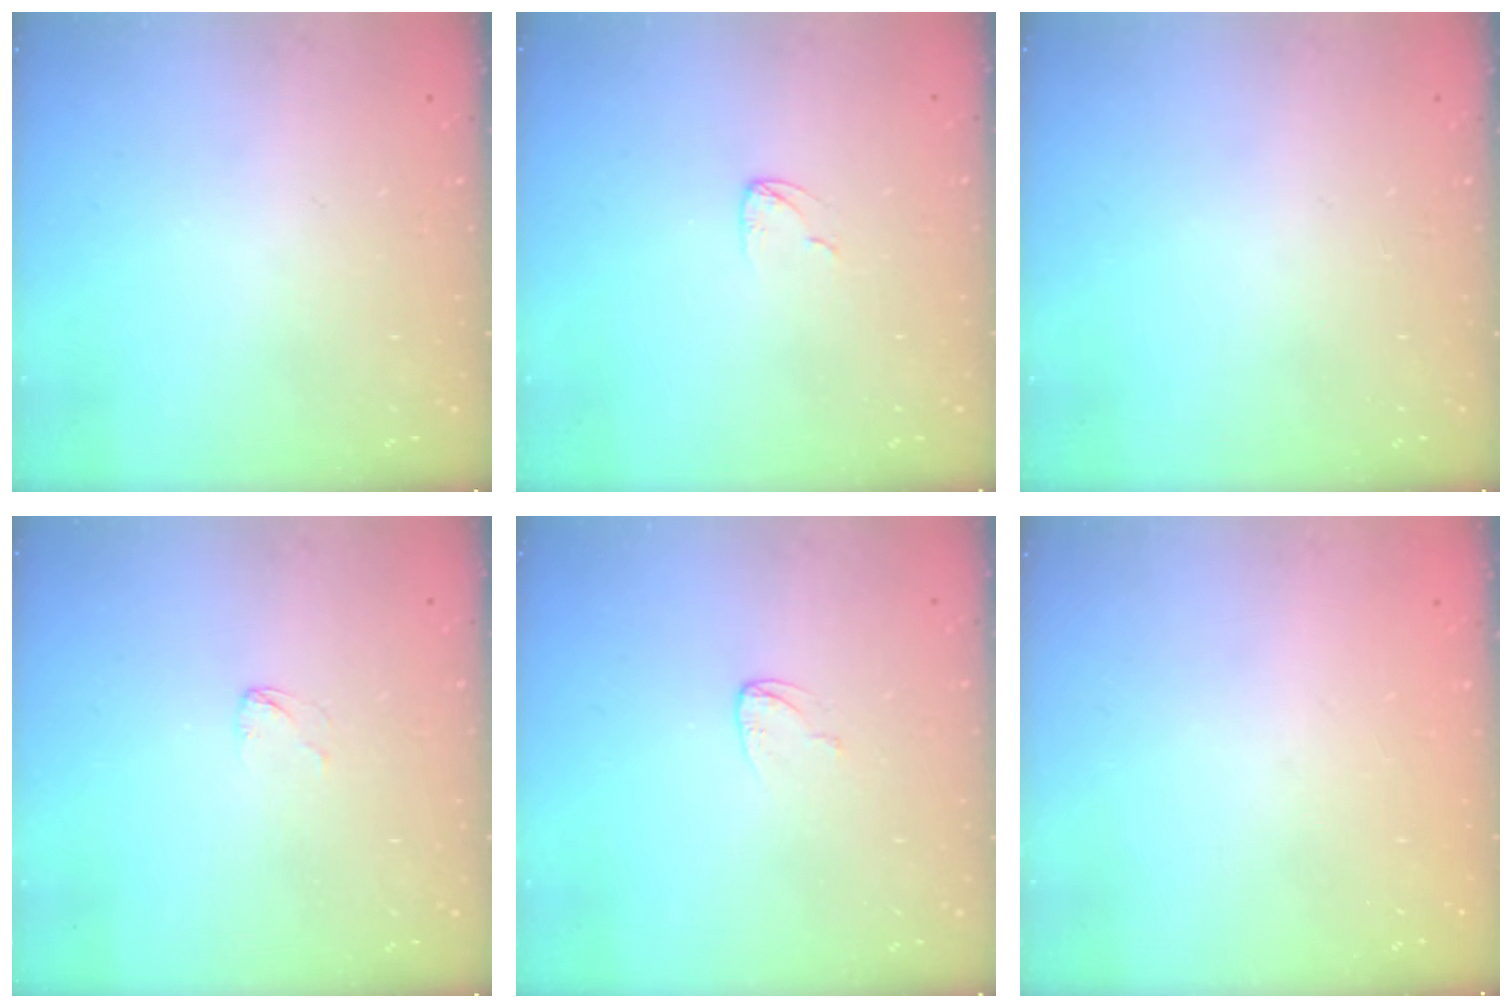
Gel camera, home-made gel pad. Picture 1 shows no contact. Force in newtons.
{"total": 2.9, "press": 2.9, "slide": 0.3}
{"total": 0.0}
{"total": 2.7, "press": 2.7, "slide": 0.2}
{"total": 3.4, "press": 3.4, "slide": 0.3}
{"total": 0.0}